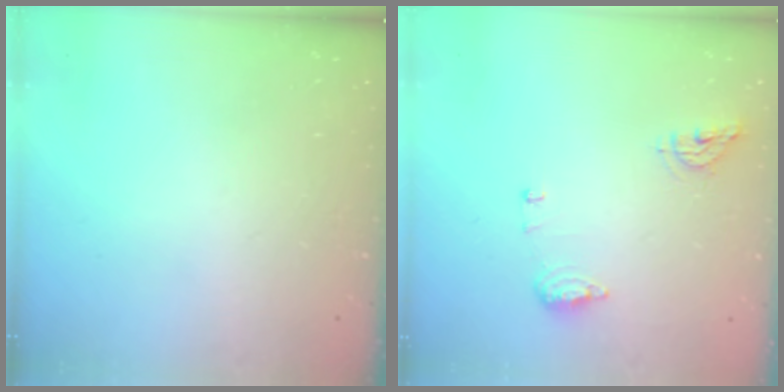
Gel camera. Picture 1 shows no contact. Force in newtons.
{"total": 7.9, "press": 7.8, "slide": 1.5}